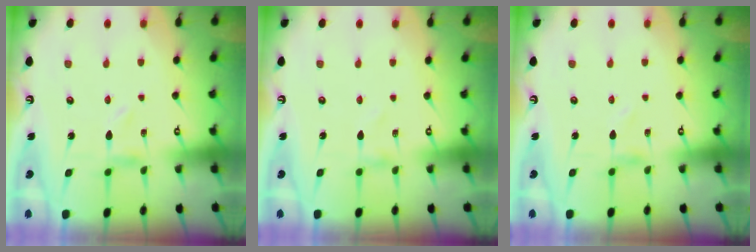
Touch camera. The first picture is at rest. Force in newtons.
{"total": 0.9, "press": 0.9, "slide": 0.1}
{"total": 0.7, "press": 0.6, "slide": 0.3}